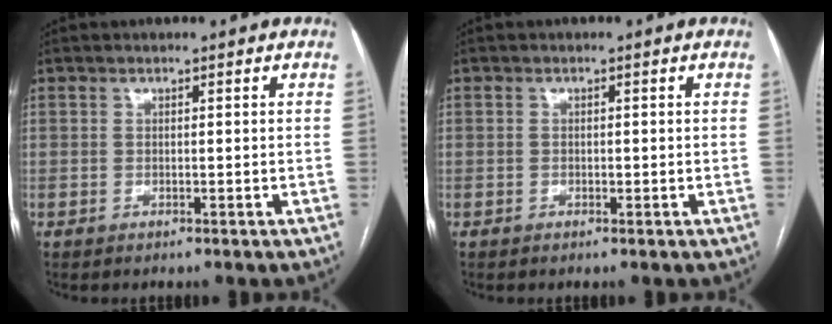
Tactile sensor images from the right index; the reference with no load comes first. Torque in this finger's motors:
{"motor_torque": [-0.08, -0.04, -0.03, 0.00]}